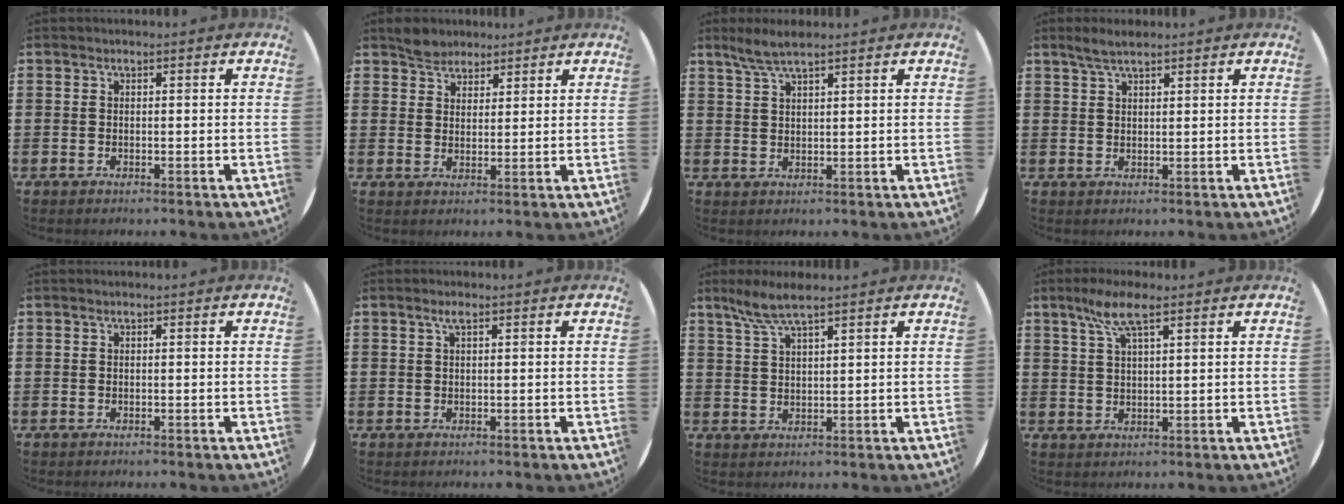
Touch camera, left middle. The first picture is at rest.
{"total": 3.1, "force": [2.8, 1.3, -0.1], "torque": [-0.005, 0.006, 0.055]}
{"total": 3.5, "force": [2.7, 0.4, 2.1], "torque": [-0.044, 0.005, 0.049]}
{"total": 2.5, "force": [2.1, 0.4, 1.4], "torque": [-0.029, 0.005, 0.036]}
{"total": 0.0}
{"total": 1.0, "force": [0.5, 0.1, 0.9], "torque": [-0.016, 0.004, 0.007]}
{"total": 4.9, "force": [3.8, 0.6, 3.0], "torque": [-0.066, 0.000, 0.067]}
{"total": 5.8, "force": [3.8, 1.1, 4.3], "torque": [-0.093, 0.008, 0.065]}